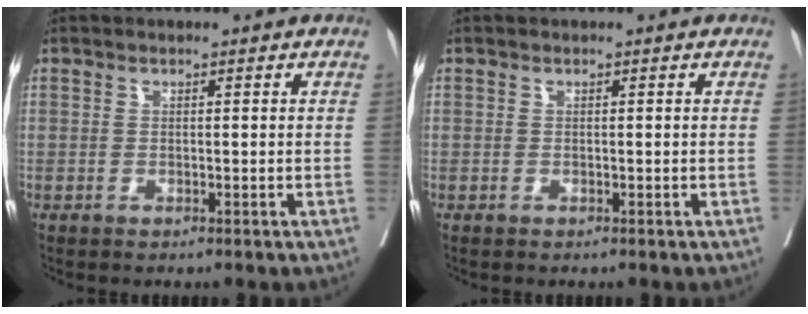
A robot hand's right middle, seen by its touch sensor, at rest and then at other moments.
{"total": 0.0}